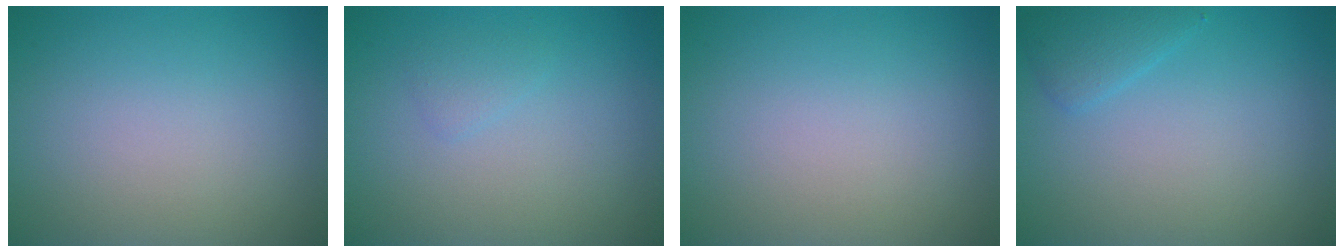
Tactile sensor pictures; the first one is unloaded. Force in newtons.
{"total": 0.9, "press": 0.9, "slide": 0.0}
{"total": 0.0}
{"total": 1.7, "press": 1.7, "slide": 0.1}